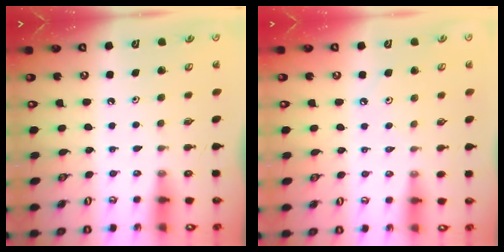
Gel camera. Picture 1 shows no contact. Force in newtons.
{"total": 1.7, "press": 1.7, "slide": 0.3}